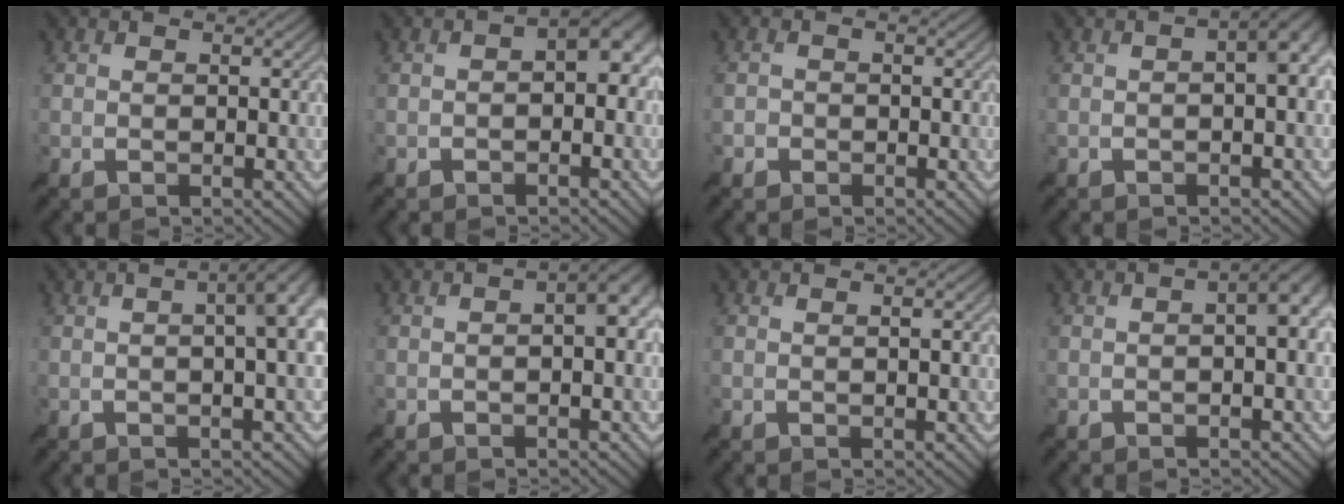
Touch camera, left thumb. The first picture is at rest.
{"total": 4.0, "force": [-0.4, 2.0, 3.5], "torque": [-0.044, 0.005, -0.010]}
{"total": 1.2, "force": [-0.6, 1.0, 0.0], "torque": [0.007, -0.001, -0.016]}
{"total": 4.5, "force": [-0.3, 1.0, 4.3], "torque": [-0.063, 0.010, -0.004]}
{"total": 8.2, "force": [0.6, 2.5, 7.8], "torque": [-0.074, 0.027, -0.008]}
{"total": 3.7, "force": [-0.4, 0.9, 3.5], "torque": [-0.055, 0.010, -0.007]}
{"total": 1.1, "force": [0.2, 0.1, 1.0], "torque": [-0.018, 0.005, 0.001]}
{"total": 4.1, "force": [-0.3, 0.8, 4.0], "torque": [-0.061, 0.010, -0.006]}